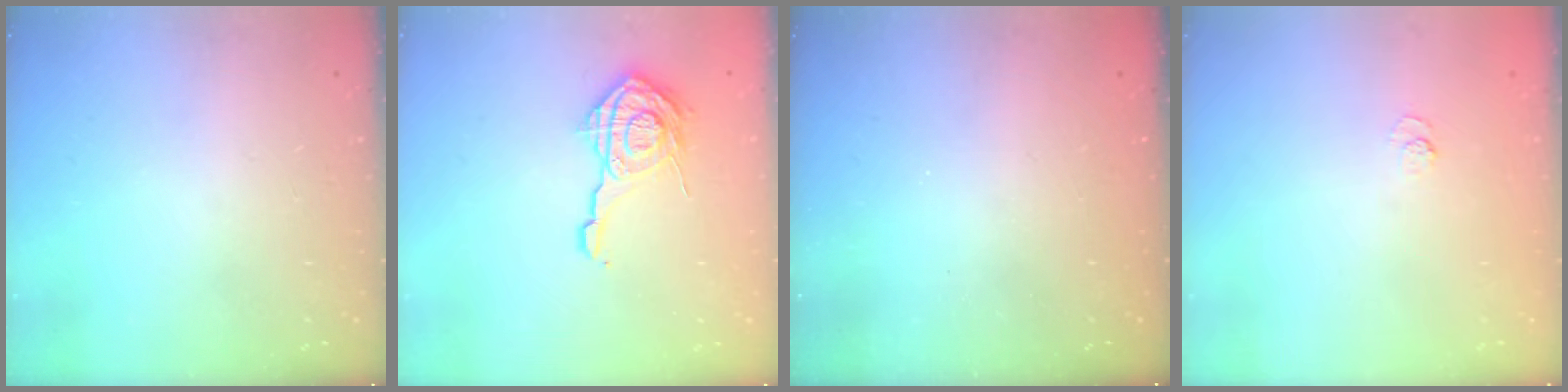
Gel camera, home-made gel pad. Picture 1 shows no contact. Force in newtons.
{"total": 12.9, "press": 12.9, "slide": 0.8}
{"total": 2.3, "press": 2.2, "slide": 0.8}
{"total": 2.0, "press": 1.5, "slide": 1.3}